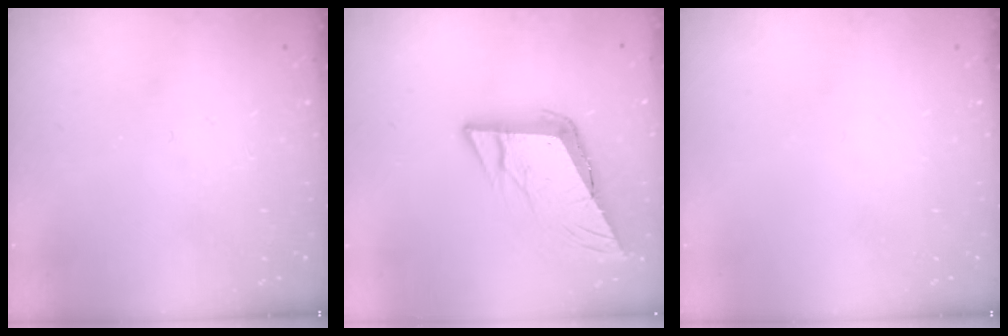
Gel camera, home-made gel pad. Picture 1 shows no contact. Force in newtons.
{"total": 10.4, "press": 10.2, "slide": 1.7}
{"total": 0.0}